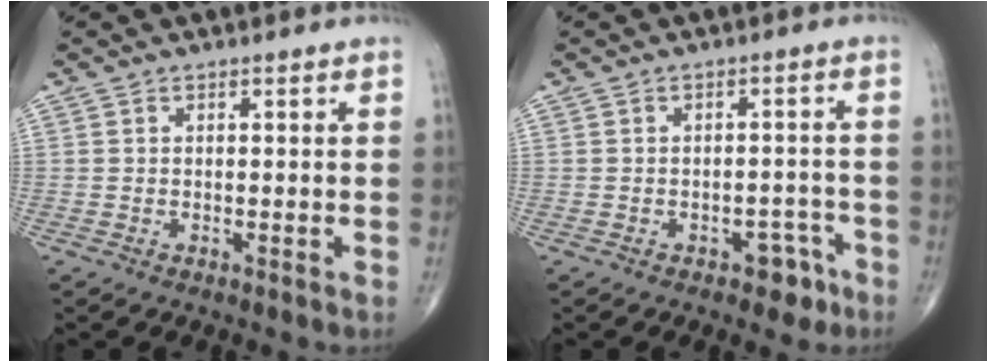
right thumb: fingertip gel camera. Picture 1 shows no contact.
{"total": 4.4, "force": [-2.6, 2.6, 2.3], "torque": [-0.009, 0.025, -0.030]}